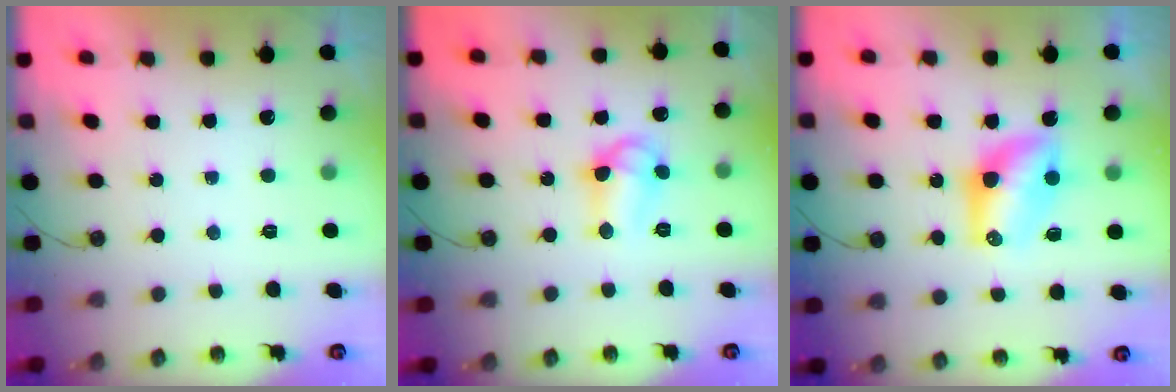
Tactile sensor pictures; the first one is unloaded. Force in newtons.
{"total": 9.0, "press": 8.9, "slide": 0.7}
{"total": 9.7, "press": 8.8, "slide": 4.1}